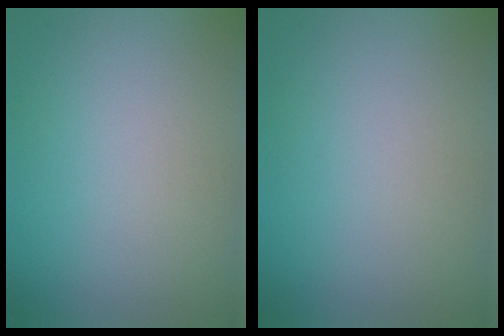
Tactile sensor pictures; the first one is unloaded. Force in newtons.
{"total": 0.0}